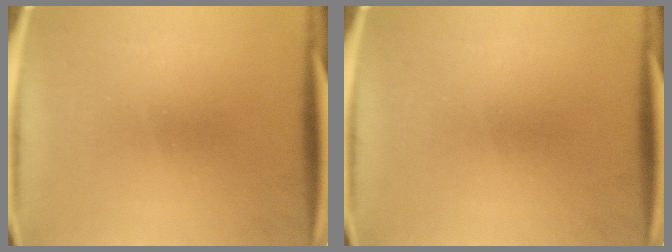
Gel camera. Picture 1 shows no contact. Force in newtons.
{"total": 0.0}